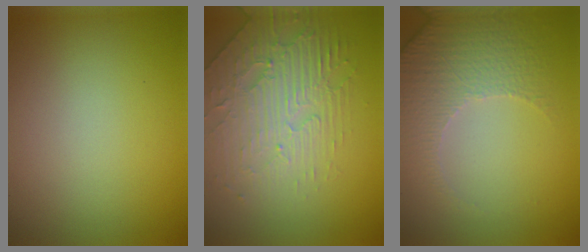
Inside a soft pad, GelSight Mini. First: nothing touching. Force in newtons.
{"total": 3.9, "press": 3.6, "slide": 1.6}
{"total": 4.9, "press": 3.5, "slide": 3.5}